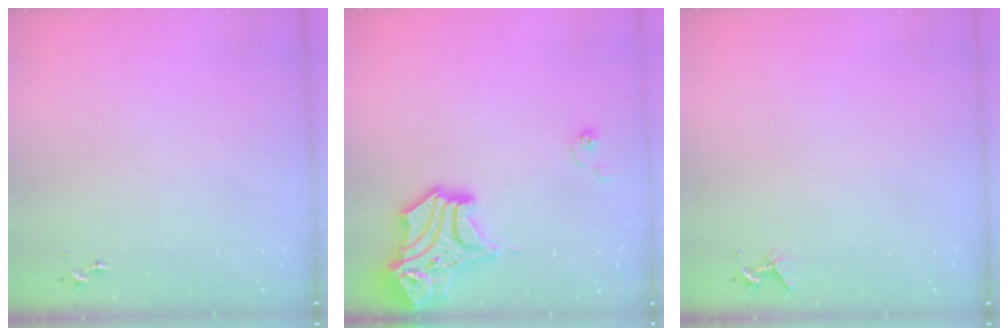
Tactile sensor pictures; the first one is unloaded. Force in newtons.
{"total": 15.8, "press": 15.6, "slide": 2.4}
{"total": 4.2, "press": 4.2, "slide": 0.4}